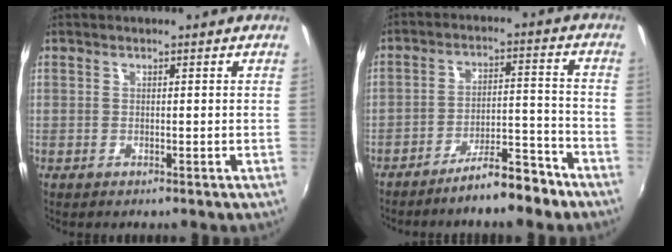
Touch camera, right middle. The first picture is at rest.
{"total": 8.9, "force": [-7.3, 1.7, 4.8], "torque": [-0.082, 0.018, -0.107]}